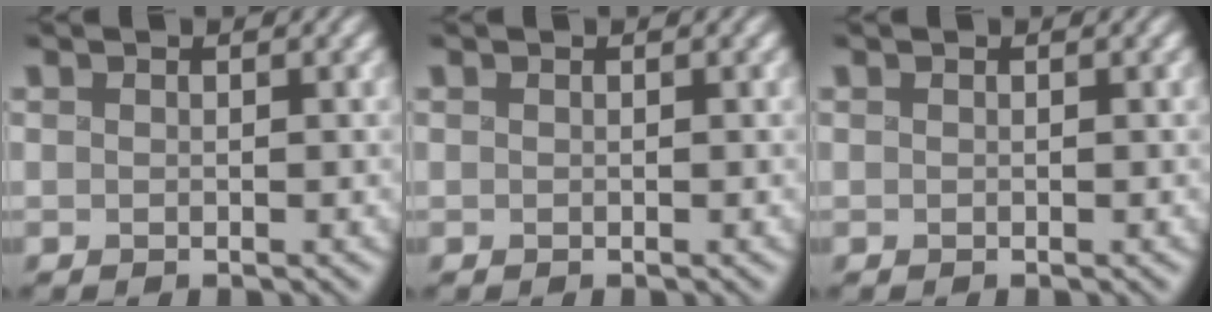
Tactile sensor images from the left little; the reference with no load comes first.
{"total": 0.0}
{"total": 0.0}